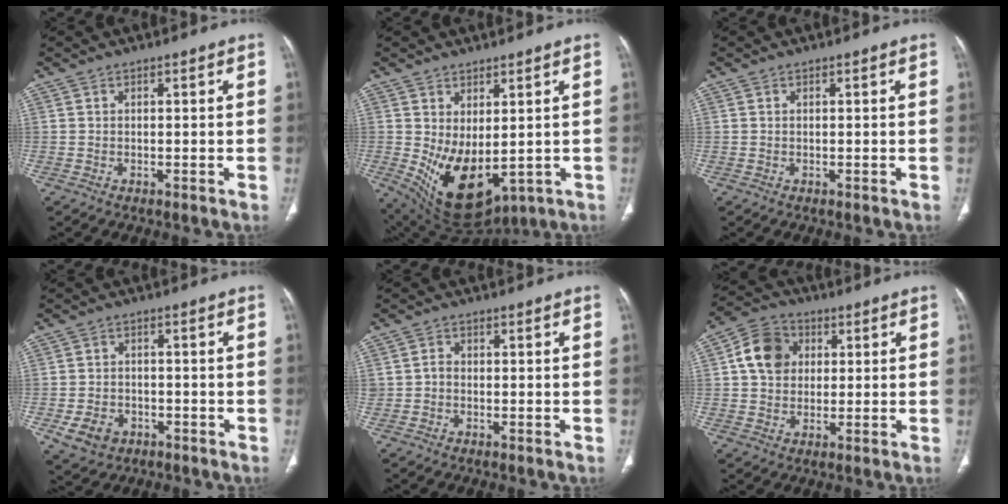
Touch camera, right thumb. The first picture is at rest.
{"total": 12.8, "force": [-0.7, 7.0, 10.7], "torque": [-0.173, -0.020, 0.023]}
{"total": 0.0}
{"total": 6.2, "force": [-2.6, 4.8, 2.9], "torque": [-0.049, 0.015, -0.035]}
{"total": 1.5, "force": [-0.4, 1.3, 0.7], "torque": [-0.005, 0.006, -0.010]}
{"total": 9.5, "force": [1.9, 7.8, 5.1], "torque": [-0.073, 0.009, 0.024]}